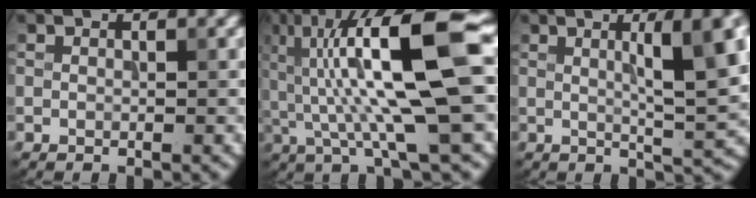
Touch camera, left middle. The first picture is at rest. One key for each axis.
{"total": 12.4, "fx": 1.4, "fy": 2.5, "fz": 12.1, "tx": -0.216, "ty": 0.017, "tz": 0.023}
{"total": 8.8, "fx": 2.5, "fy": 1.9, "fz": 8.2, "tx": -0.099, "ty": 0.008, "tz": 0.039}